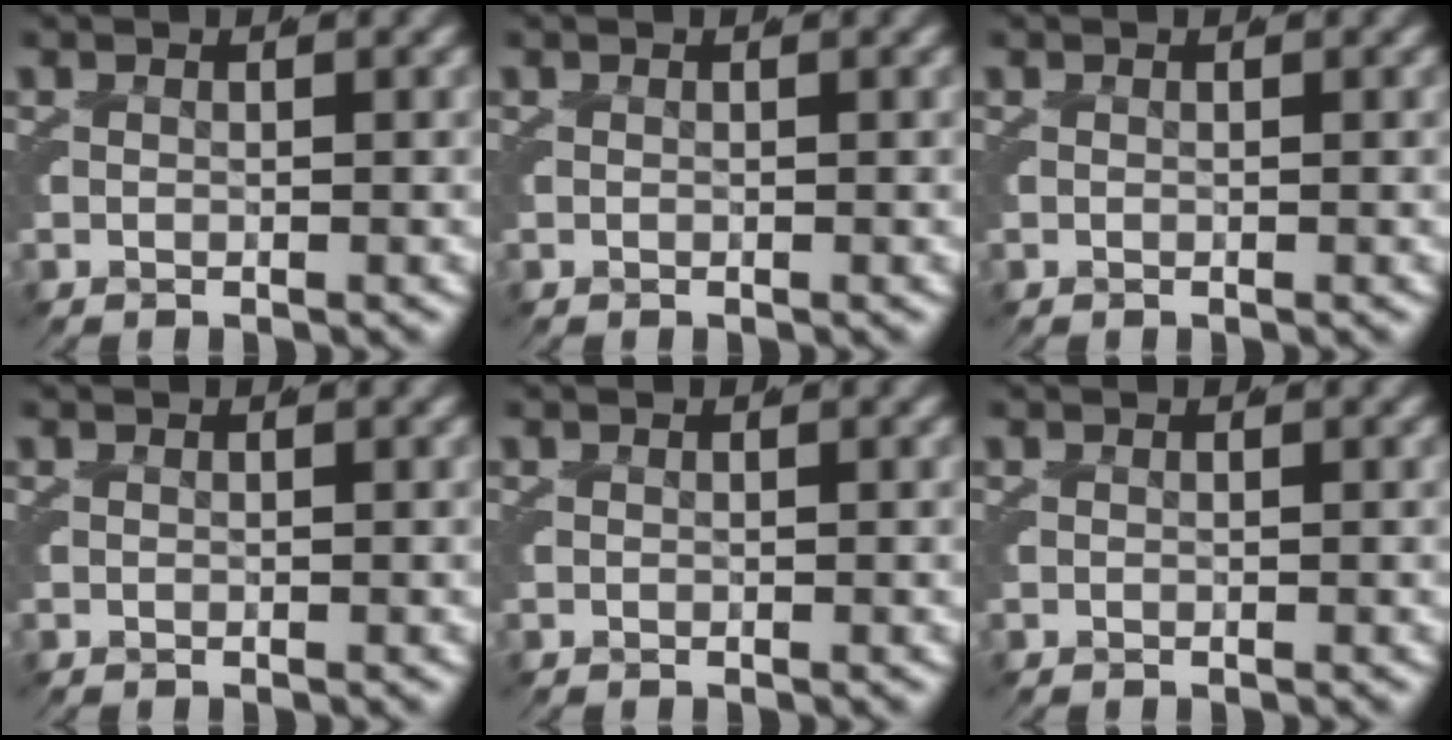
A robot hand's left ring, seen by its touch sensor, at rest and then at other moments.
{"total": 0.0}
{"total": 0.0}
{"total": 0.0}
{"total": 0.0}
{"total": 0.0}